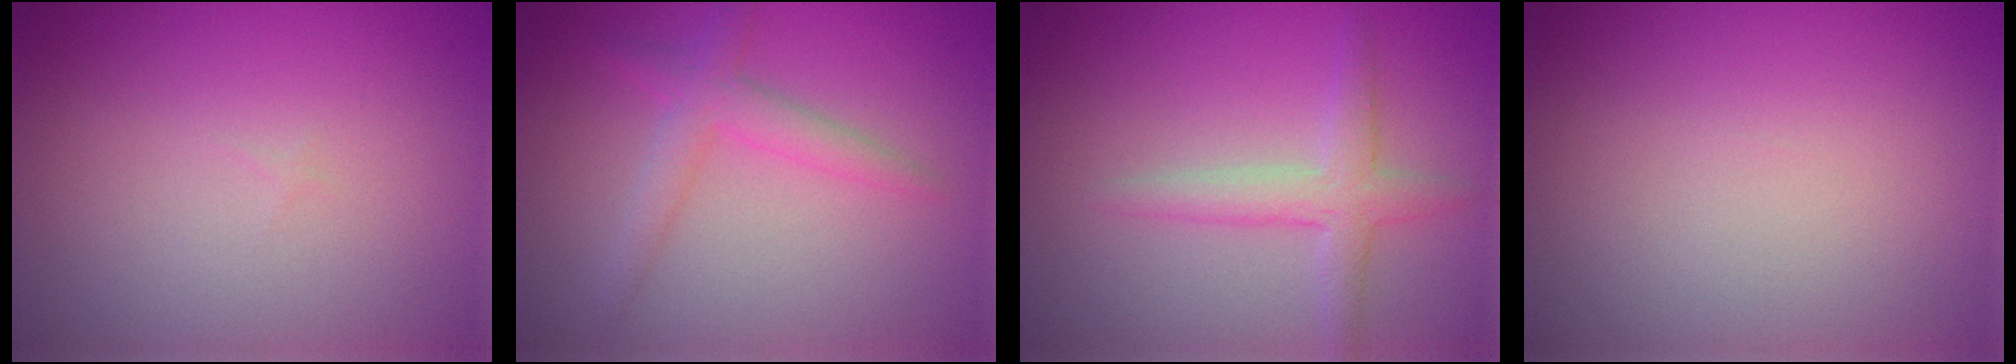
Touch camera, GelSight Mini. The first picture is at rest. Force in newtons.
{"total": 2.5, "press": 2.5, "slide": 0.1}
{"total": 2.7, "press": 2.7, "slide": 0.0}
{"total": 0.0}